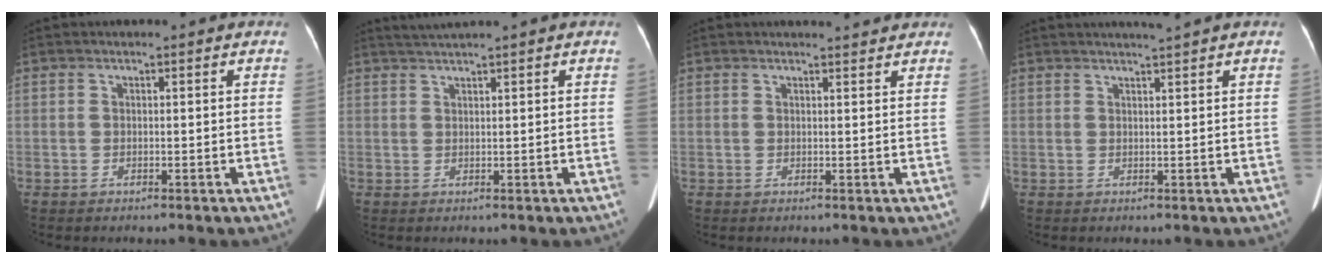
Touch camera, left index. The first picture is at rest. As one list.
[{"total": 2.2, "force": [1.9, -0.9, 0.6], "torque": [-0.013, 0.009, 0.042]}, {"total": 3.4, "force": [3.4, 0.2, 0.7], "torque": [-0.014, 0.009, 0.040]}, {"total": 2.7, "force": [2.3, -0.9, 1.0], "torque": [-0.010, 0.003, 0.038]}]